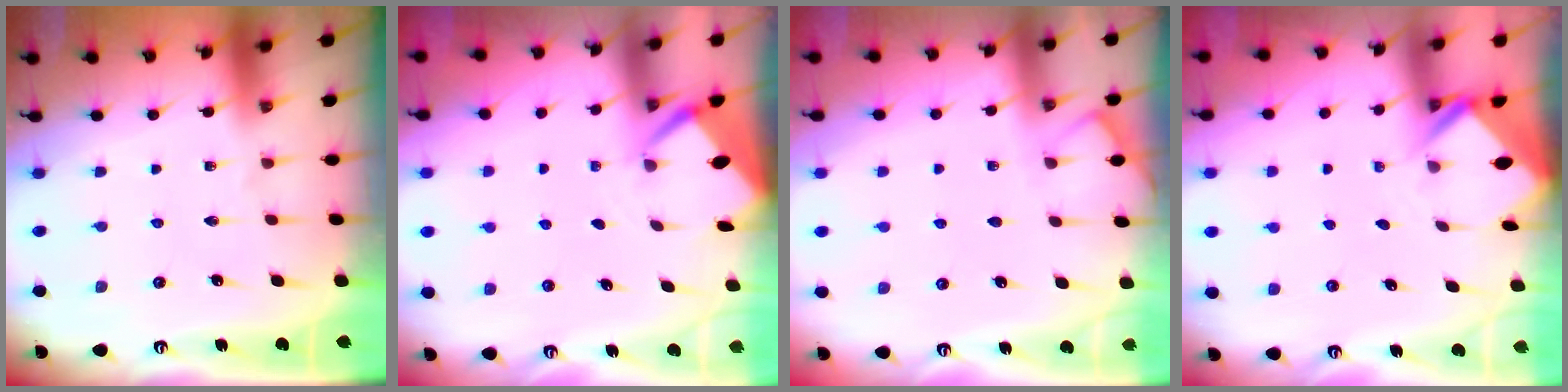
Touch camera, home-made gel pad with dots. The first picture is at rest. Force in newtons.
{"total": 2.5, "press": 2.5, "slide": 0.0}
{"total": 3.8, "press": 3.8, "slide": 0.5}
{"total": 2.3, "press": 2.3, "slide": 0.1}